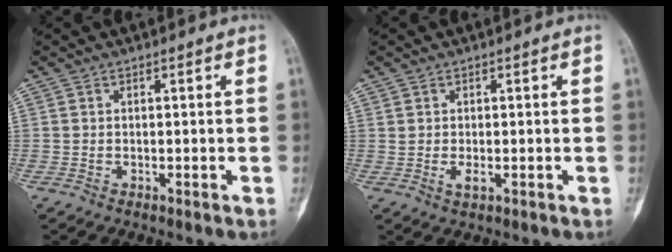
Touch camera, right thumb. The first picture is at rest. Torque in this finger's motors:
{"motor_torque": [-0.19, 0.13, 0.07, 0.17, -0.01]}